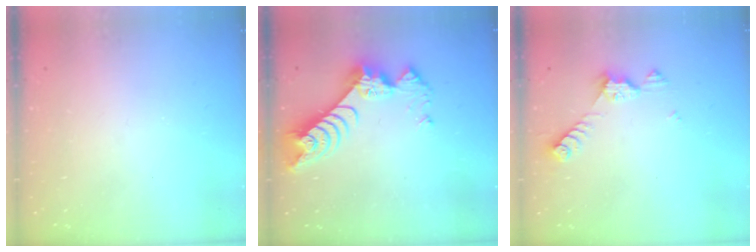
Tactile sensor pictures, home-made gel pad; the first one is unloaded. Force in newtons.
{"total": 9.3, "press": 9.3, "slide": 0.8}
{"total": 6.7, "press": 6.7, "slide": 0.4}